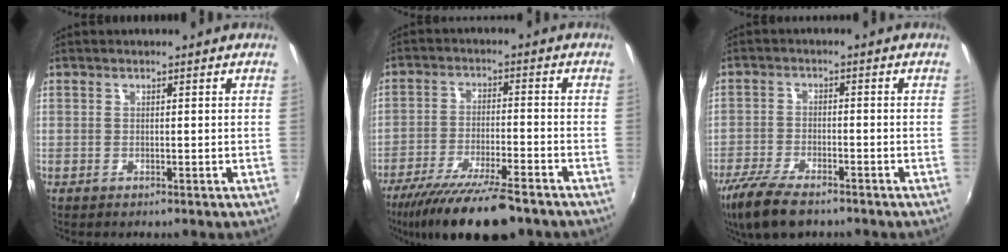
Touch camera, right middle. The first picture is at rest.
{"total": 15.9, "force": [-12.4, 2.9, 9.4], "torque": [-0.190, -0.038, -0.206]}
{"total": 10.8, "force": [-8.2, 3.4, 6.2], "torque": [-0.152, -0.035, -0.152]}